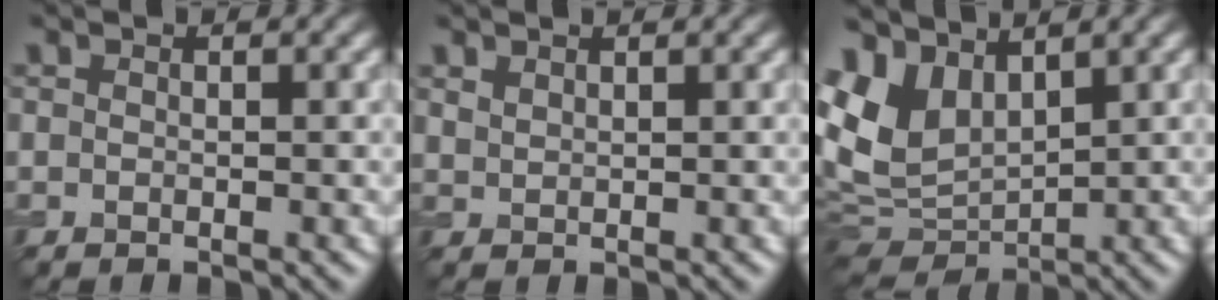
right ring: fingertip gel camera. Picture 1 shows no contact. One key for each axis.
{"total": 1.1, "fx": 1.0, "fy": 0.3, "fz": 0.3, "tx": -0.011, "ty": 0.000, "tz": 0.023}
{"total": 6.9, "fx": 2.9, "fy": 4.5, "fz": 4.4, "tx": -0.106, "ty": -0.001, "tz": 0.058}